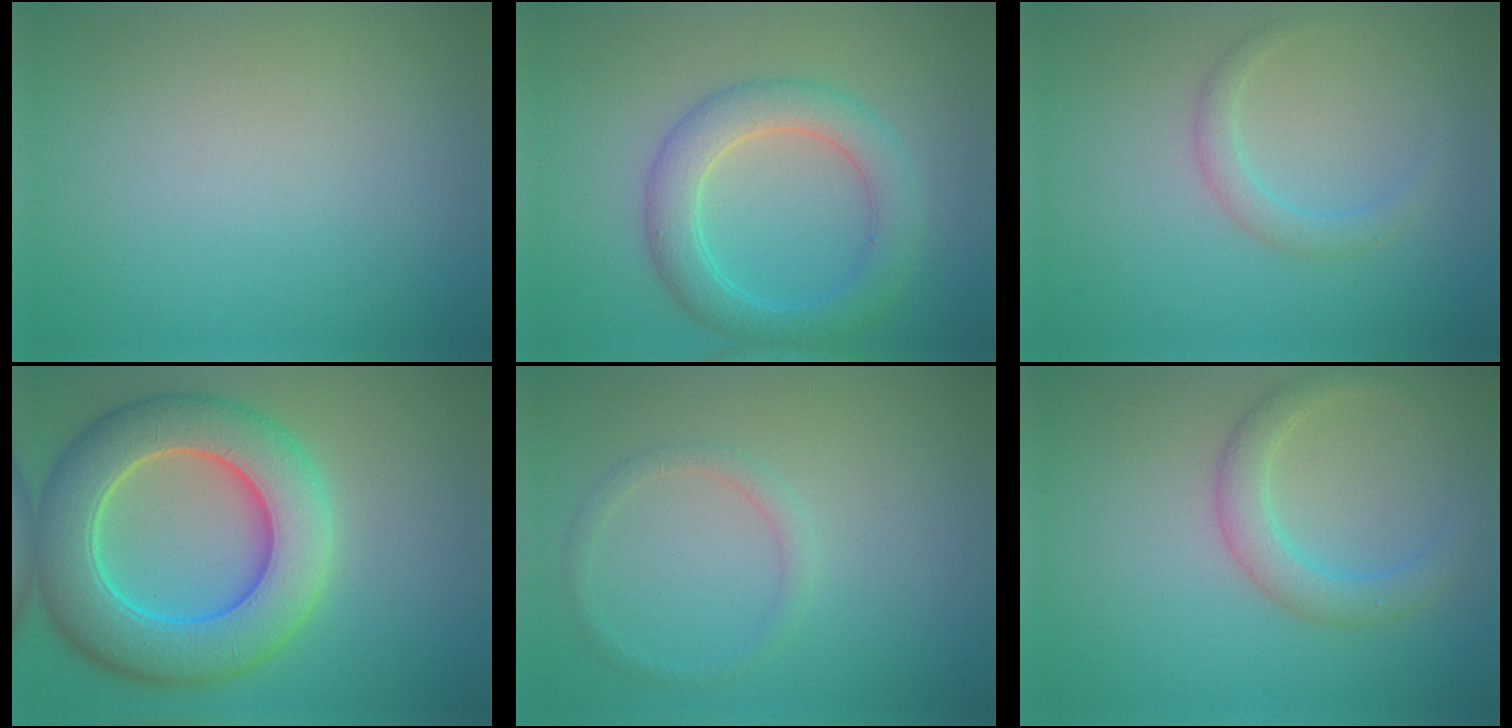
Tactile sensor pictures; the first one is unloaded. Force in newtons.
{"total": 4.7, "press": 4.7, "slide": 0.2}
{"total": 1.7, "press": 1.7, "slide": 0.1}
{"total": 10.1, "press": 10.1, "slide": 0.7}
{"total": 1.3, "press": 1.3, "slide": 0.1}
{"total": 3.0, "press": 3.0, "slide": 0.1}